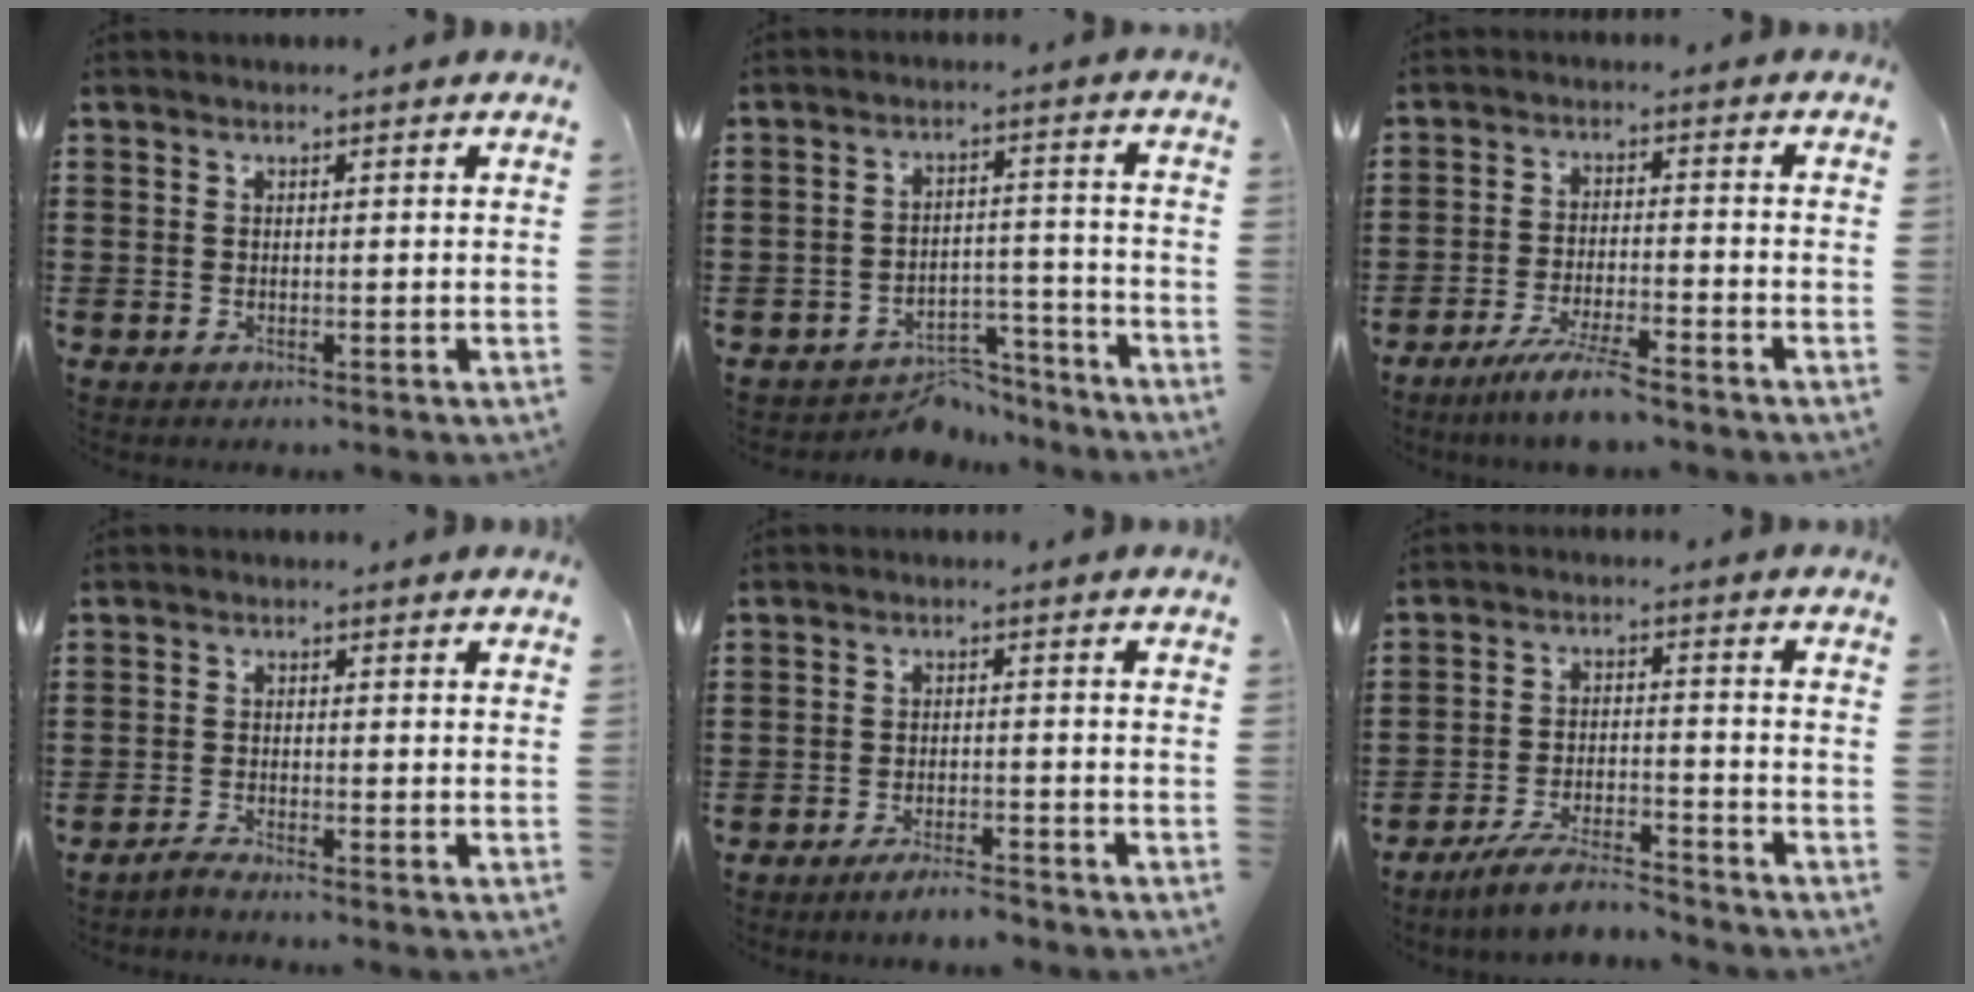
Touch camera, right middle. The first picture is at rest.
{"total": 5.7, "force": [-5.5, 1.5, 0.6], "torque": [-0.008, 0.018, -0.108]}
{"total": 6.1, "force": [-5.0, 0.2, 3.4], "torque": [-0.072, -0.013, -0.094]}
{"total": 1.8, "force": [-1.6, -0.3, 0.6], "torque": [-0.020, -0.004, -0.033]}
{"total": 3.3, "force": [-3.0, 0.1, 1.3], "torque": [-0.022, 0.002, -0.057]}
{"total": 6.5, "force": [-5.9, 0.5, 2.7], "torque": [-0.061, -0.004, -0.114]}